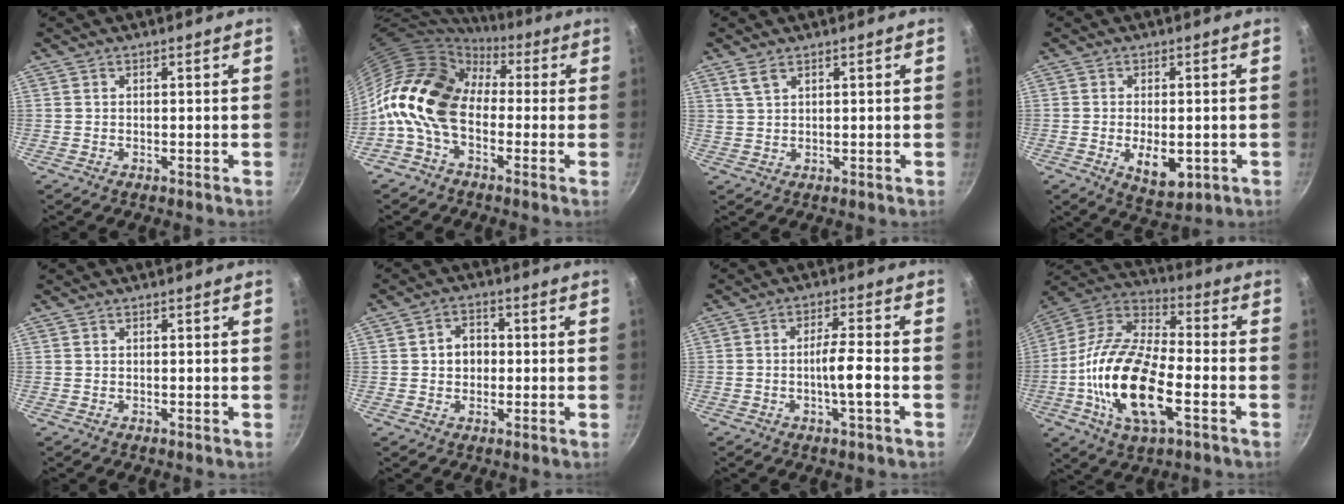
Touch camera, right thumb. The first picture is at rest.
{"total": 15.6, "force": [0.1, 10.6, 11.4], "torque": [-0.189, 0.034, -0.022]}
{"total": 2.6, "force": [1.7, 1.2, 1.6], "torque": [-0.029, -0.005, 0.036]}
{"total": 7.5, "force": [-1.6, 3.9, 6.1], "torque": [-0.082, -0.005, -0.012]}
{"total": 0.0}
{"total": 5.1, "force": [0.1, 4.2, 2.9], "torque": [-0.019, 0.009, -0.003]}
{"total": 5.7, "force": [-1.9, 0.8, 5.3], "torque": [-0.093, 0.021, -0.034]}
{"total": 21.6, "force": [-5.6, 9.8, 18.4], "torque": [-0.353, 0.030, -0.122]}